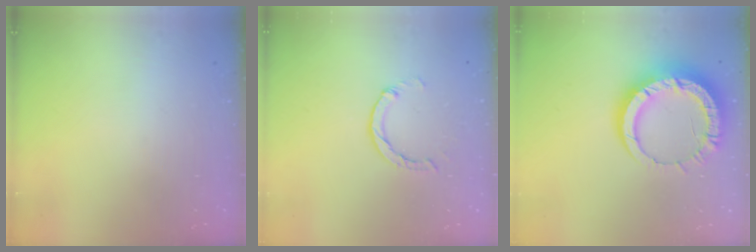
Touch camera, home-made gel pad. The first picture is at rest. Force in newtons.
{"total": 2.9, "press": 2.9, "slide": 0.4}
{"total": 16.1, "press": 16.1, "slide": 1.6}